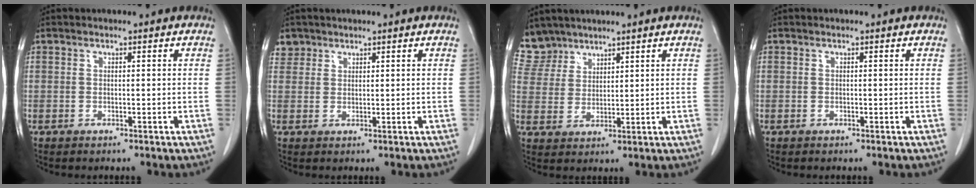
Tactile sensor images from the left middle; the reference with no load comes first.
{"total": 2.4, "force": [1.7, 1.7, -0.2], "torque": [0.014, 0.007, 0.030]}
{"total": 6.4, "force": [5.6, 2.9, -0.4], "torque": [0.012, 0.004, 0.121]}
{"total": 0.0}